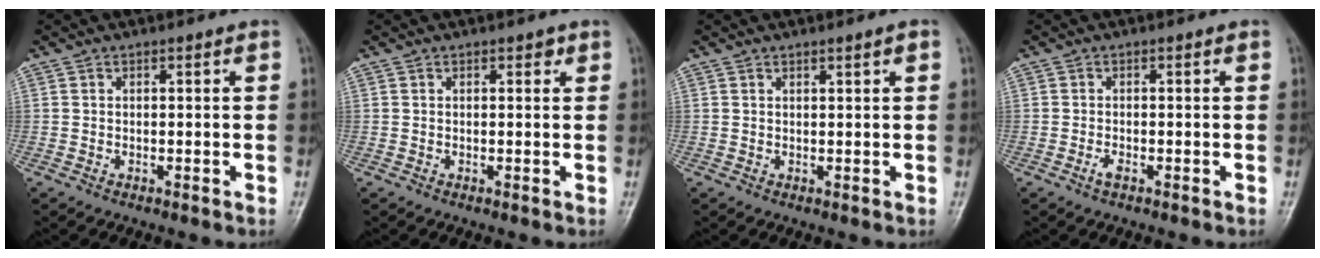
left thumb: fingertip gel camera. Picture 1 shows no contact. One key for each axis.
{"total": 1.0, "fx": 0.6, "fy": 0.6, "fz": 0.6, "tx": 0.000, "ty": -0.001, "tz": 0.004}
{"total": 1.1, "fx": 0.7, "fy": 0.1, "fz": 0.9, "tx": -0.013, "ty": -0.003, "tz": 0.010}
{"total": 1.3, "fx": -0.8, "fy": 0.5, "fz": 1.0, "tx": -0.024, "ty": 0.003, "tz": -0.015}